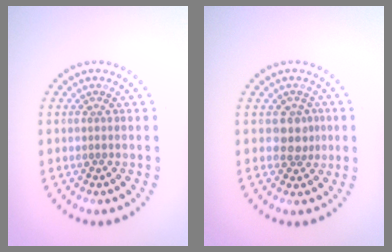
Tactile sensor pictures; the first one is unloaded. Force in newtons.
{"total": 2.0, "press": 1.8, "slide": 1.0}